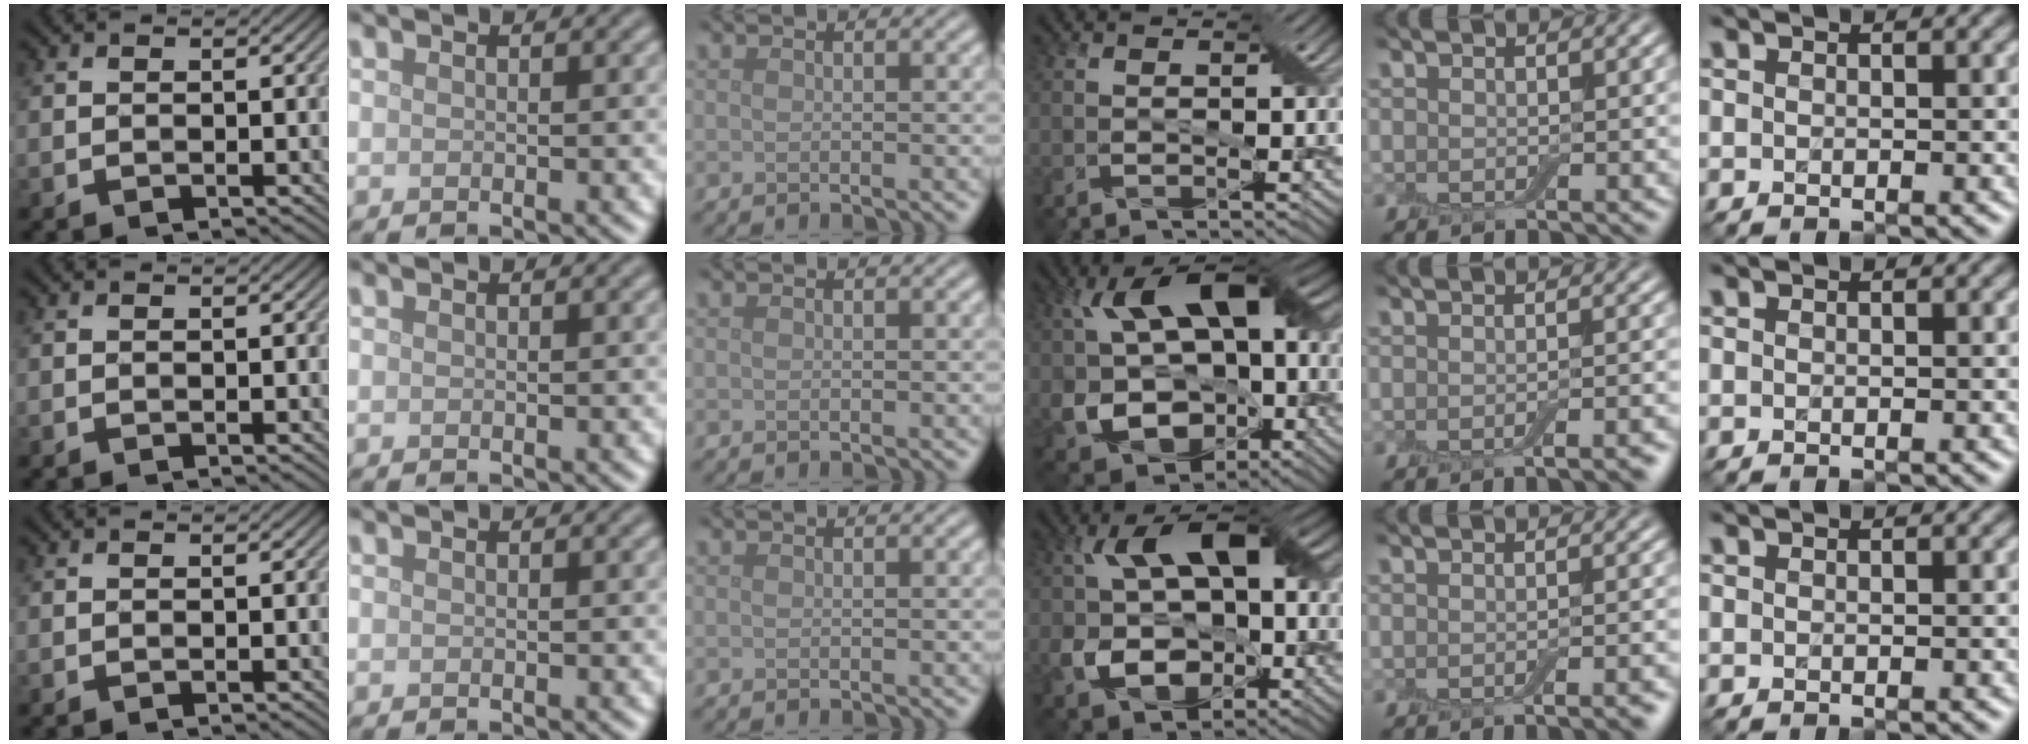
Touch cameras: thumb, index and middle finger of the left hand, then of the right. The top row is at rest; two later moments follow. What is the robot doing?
{"motion": "extract", "object": "backpack"}